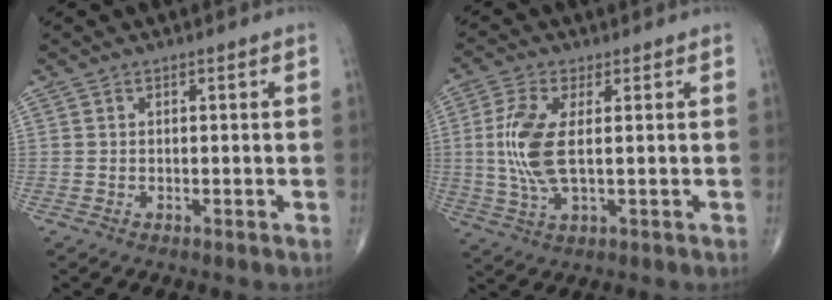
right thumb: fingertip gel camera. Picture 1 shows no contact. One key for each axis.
{"total": 9.0, "fx": 0.7, "fy": 3.4, "fz": 8.3, "tx": -0.201, "ty": -0.007, "tz": 0.015}